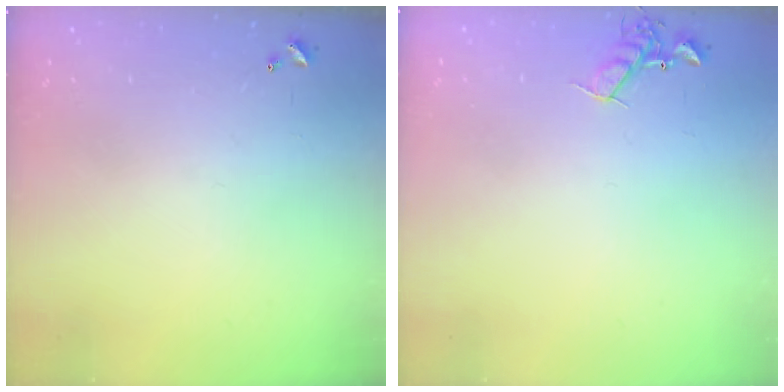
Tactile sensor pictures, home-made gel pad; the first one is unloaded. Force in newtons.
{"total": 7.5, "press": 7.5, "slide": 0.8}